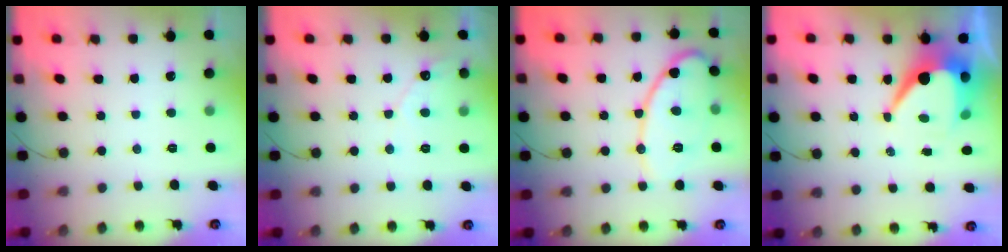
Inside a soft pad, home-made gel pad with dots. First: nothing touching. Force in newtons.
{"total": 3.9, "press": 3.9, "slide": 0.2}
{"total": 12.7, "press": 12.7, "slide": 0.7}
{"total": 10.8, "press": 10.8, "slide": 0.9}